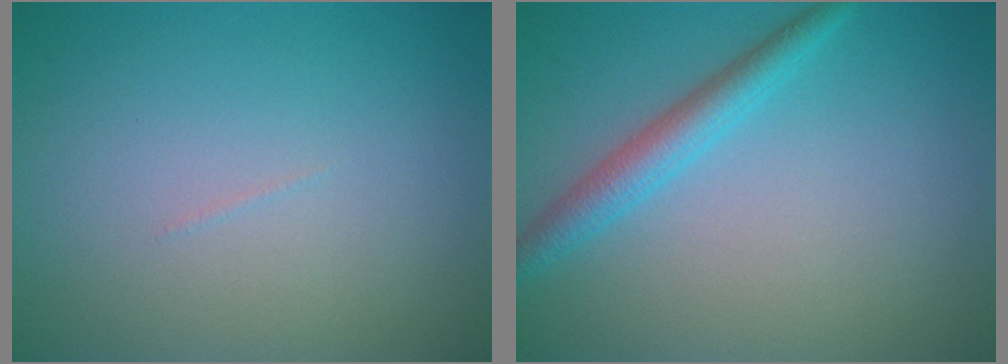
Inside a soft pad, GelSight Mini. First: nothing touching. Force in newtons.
{"total": 2.9, "press": 2.9, "slide": 0.1}